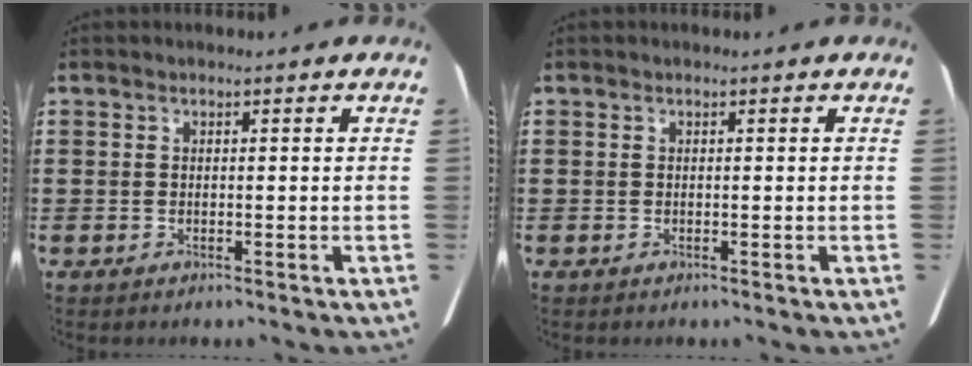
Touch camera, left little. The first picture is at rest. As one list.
[{"total": 0.0}]